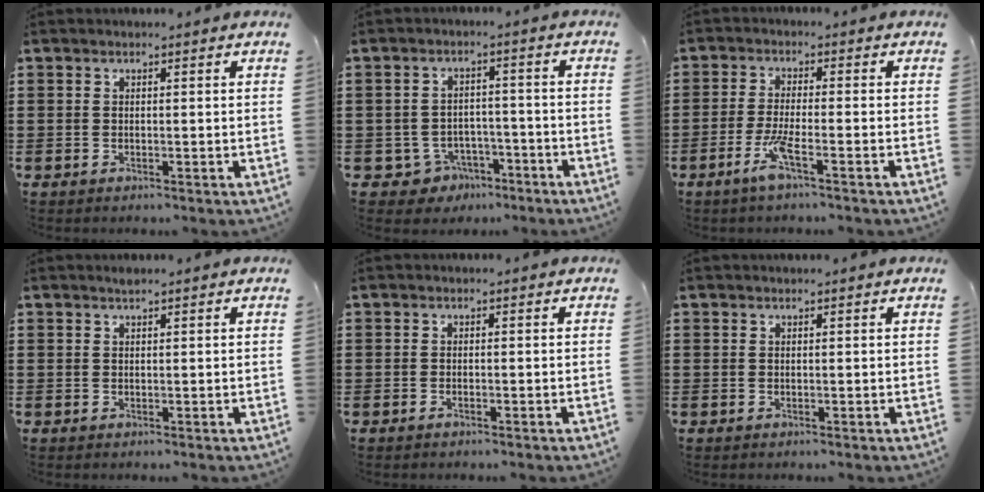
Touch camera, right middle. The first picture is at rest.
{"total": 4.1, "force": [-3.1, 2.5, 0.8], "torque": [-0.031, 0.007, -0.065]}
{"total": 4.6, "force": [-2.5, 0.3, 3.8], "torque": [-0.084, -0.009, -0.051]}
{"total": 0.5, "force": [0.4, 0.1, 0.3], "torque": [-0.007, -0.001, 0.008]}
{"total": 0.5, "force": [-0.3, 0.1, 0.4], "torque": [-0.009, -0.003, -0.005]}
{"total": 0.0}